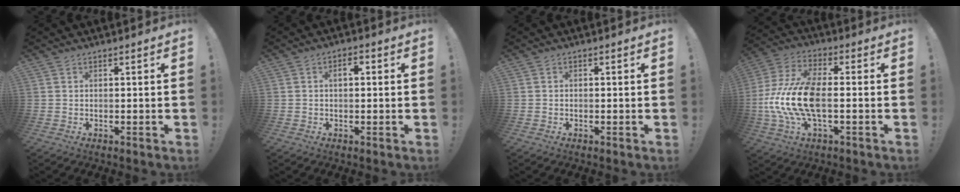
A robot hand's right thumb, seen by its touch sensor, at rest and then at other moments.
{"total": 3.0, "force": [0.2, 1.7, 2.5], "torque": [-0.032, 0.005, -0.003]}
{"total": 0.6, "force": [-0.4, 0.4, 0.3], "torque": [-0.010, 0.003, -0.007]}
{"total": 16.6, "force": [-2.7, 7.7, 14.4], "torque": [-0.291, 0.007, -0.040]}